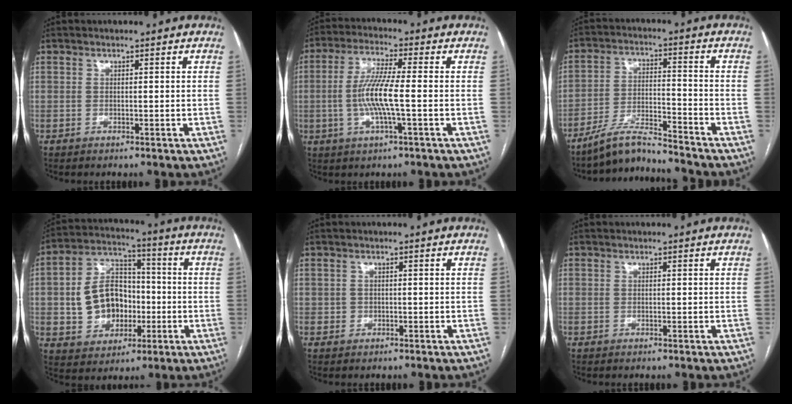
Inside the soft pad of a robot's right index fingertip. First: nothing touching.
{"total": 8.4, "force": [-1.2, 0.4, 8.3], "torque": [-0.171, 0.000, -0.027]}
{"total": 8.1, "force": [-7.7, 0.0, 2.4], "torque": [-0.046, -0.003, -0.138]}
{"total": 12.1, "force": [-1.3, 9.1, 7.9], "torque": [-0.157, 0.030, -0.013]}
{"total": 0.8, "force": [-0.2, 0.8, 0.1], "torque": [0.000, 0.005, -0.004]}
{"total": 0.0}